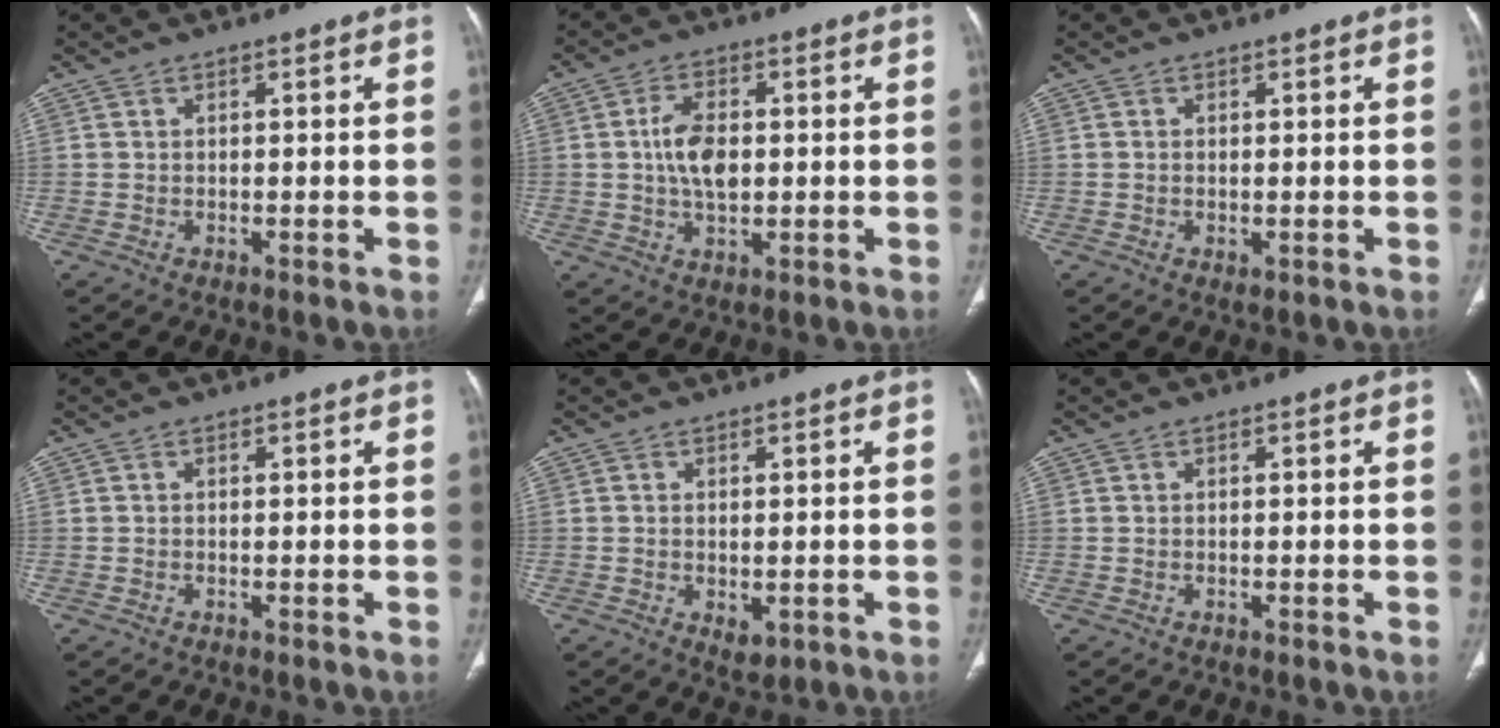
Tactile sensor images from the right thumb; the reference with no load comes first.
{"total": 8.5, "force": [0.3, 5.0, 6.9], "torque": [-0.120, 0.004, 0.004]}
{"total": 0.9, "force": [-0.2, 0.5, 0.7], "torque": [-0.013, -0.004, -0.001]}
{"total": 0.0}
{"total": 2.7, "force": [-0.5, 1.6, 2.1], "torque": [-0.028, -0.006, 0.000]}
{"total": 0.0}